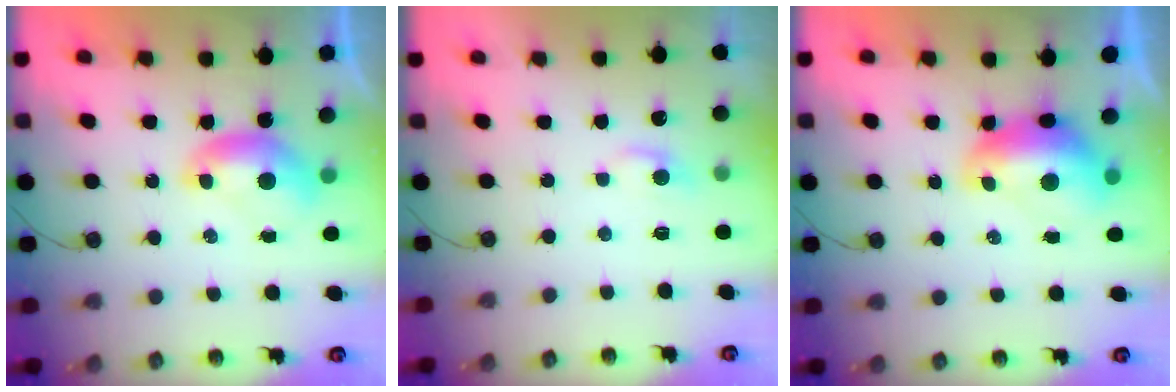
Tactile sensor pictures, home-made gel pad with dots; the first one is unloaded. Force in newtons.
{"total": 1.2, "press": 1.1, "slide": 0.6}
{"total": 2.8, "press": 2.7, "slide": 0.7}